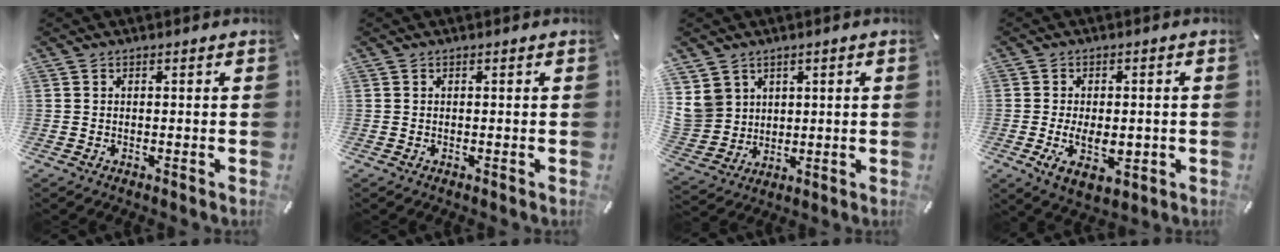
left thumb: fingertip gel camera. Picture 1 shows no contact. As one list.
[{"total": 0.0}, {"total": 8.3, "force": [3.7, 7.4, 0.7], "torque": [-0.042, -0.020, 0.075]}, {"total": 8.1, "force": [-1.6, 4.9, 6.2], "torque": [-0.109, -0.002, -0.025]}]